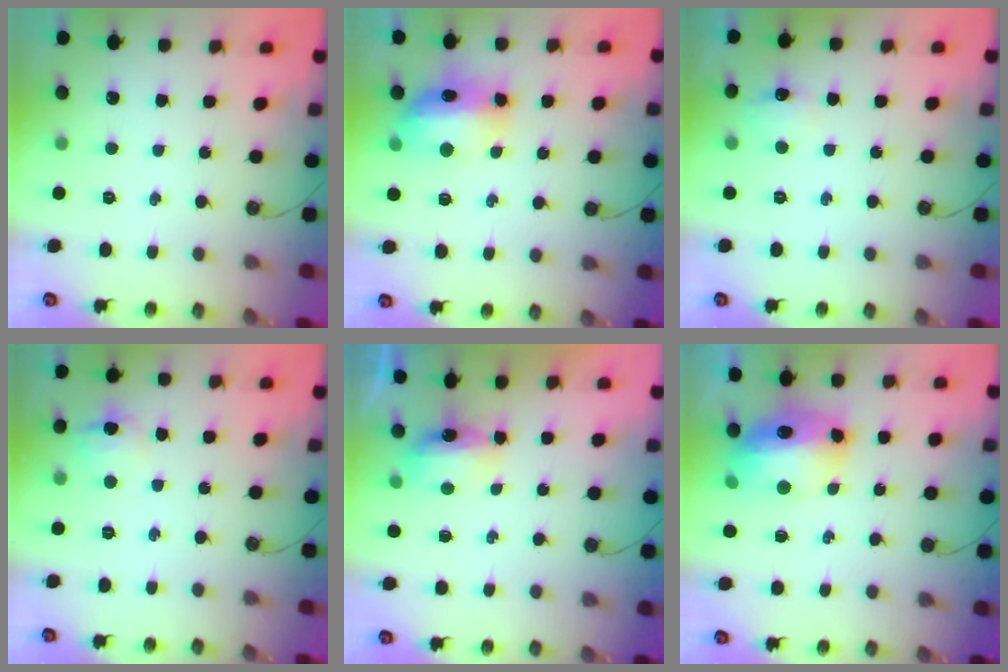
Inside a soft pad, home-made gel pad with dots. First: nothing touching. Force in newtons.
{"total": 13.3, "press": 13.3, "slide": 1.2}
{"total": 7.0, "press": 7.0, "slide": 0.8}
{"total": 7.2, "press": 7.2, "slide": 0.7}
{"total": 10.9, "press": 6.9, "slide": 8.4}
{"total": 14.1, "press": 14.0, "slide": 1.5}